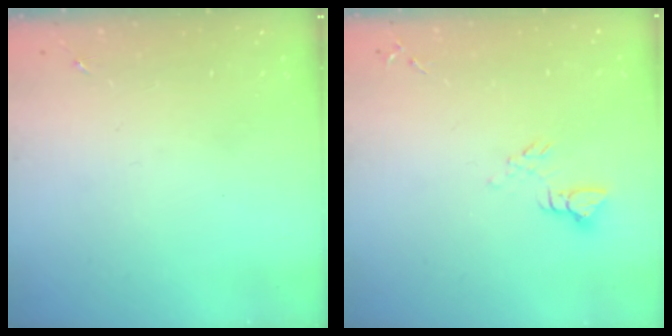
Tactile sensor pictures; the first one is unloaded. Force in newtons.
{"total": 5.1, "press": 5.1, "slide": 0.4}